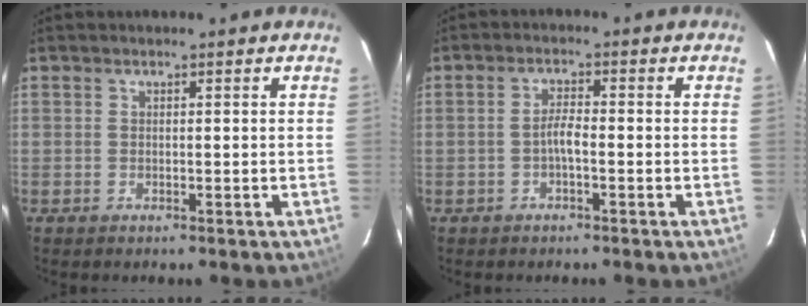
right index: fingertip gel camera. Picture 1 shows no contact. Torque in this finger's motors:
{"motor_torque": [0.34, -0.26, 0.31, 0.08]}